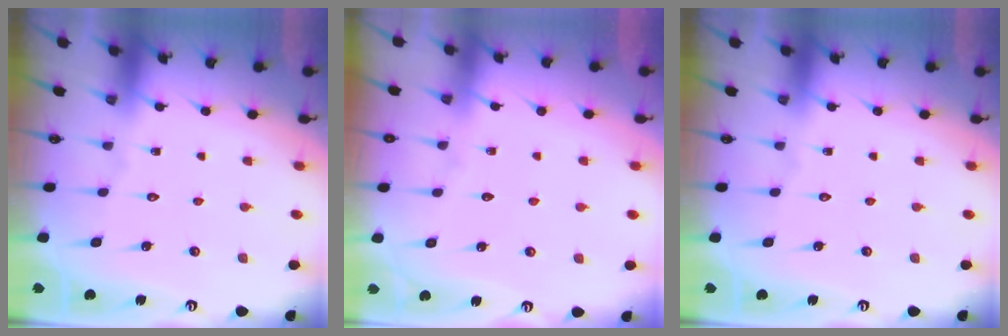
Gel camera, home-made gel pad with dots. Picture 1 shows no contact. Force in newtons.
{"total": 2.8, "press": 2.7, "slide": 0.4}
{"total": 0.0}